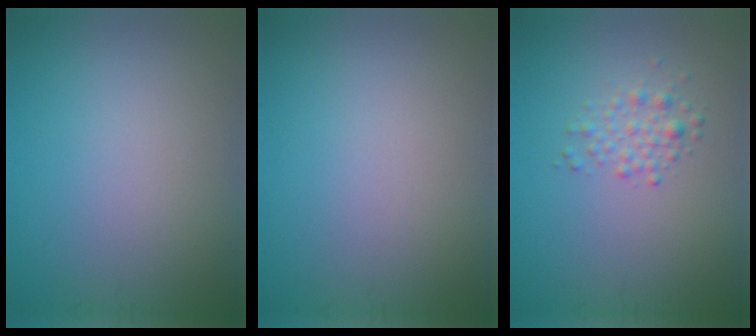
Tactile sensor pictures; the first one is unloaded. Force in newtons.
{"total": 0.0}
{"total": 1.8, "press": 1.8, "slide": 0.1}